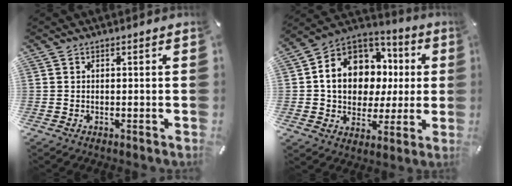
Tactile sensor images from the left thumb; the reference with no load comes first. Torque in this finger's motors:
{"motor_torque": [1.75, 2.96, 1.28, 0.24, 0.19]}